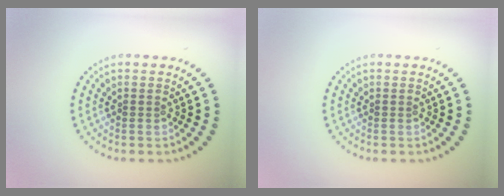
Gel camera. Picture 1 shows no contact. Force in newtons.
{"total": 0.0}